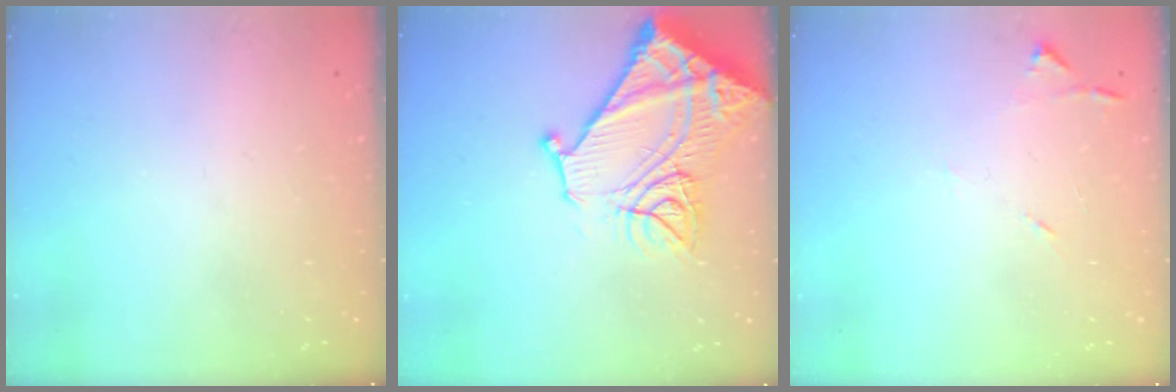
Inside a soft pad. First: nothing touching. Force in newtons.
{"total": 22.0, "press": 21.8, "slide": 2.5}
{"total": 6.7, "press": 6.7, "slide": 0.7}